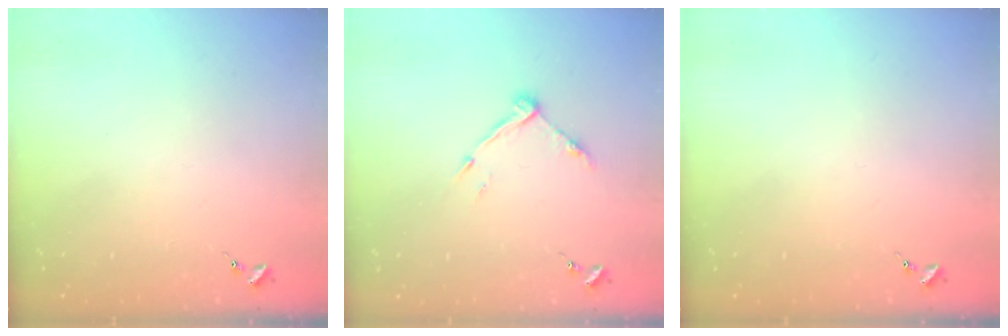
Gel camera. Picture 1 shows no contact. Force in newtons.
{"total": 8.7, "press": 8.7, "slide": 0.5}
{"total": 0.0}